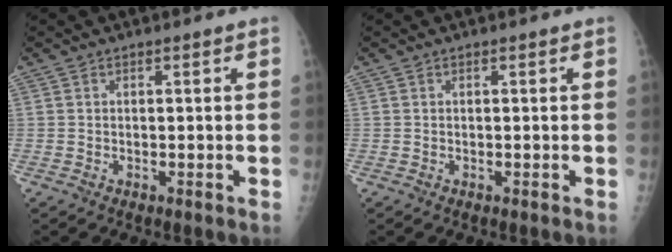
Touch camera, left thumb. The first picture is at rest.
{"total": 0.0}